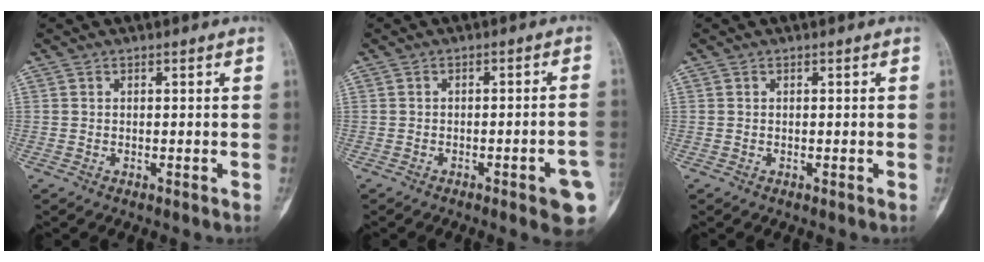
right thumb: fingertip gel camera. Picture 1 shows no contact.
{"total": 7.8, "force": [-3.2, 1.3, 7.0], "torque": [-0.080, 0.014, -0.037]}
{"total": 0.0}